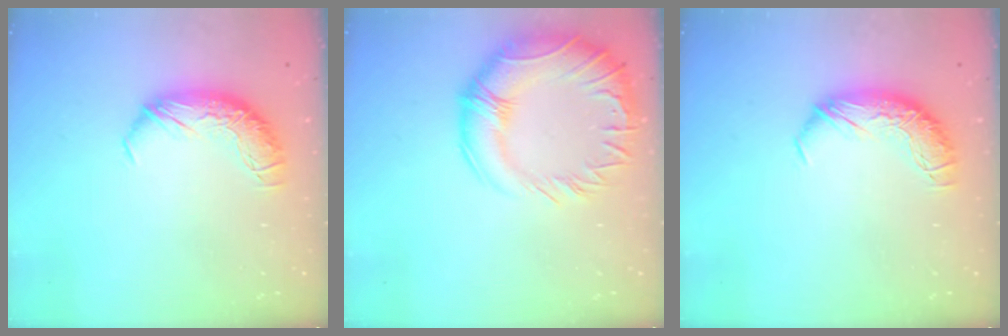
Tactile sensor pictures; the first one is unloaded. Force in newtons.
{"total": 10.3, "press": 9.2, "slide": 4.7}
{"total": 0.0}